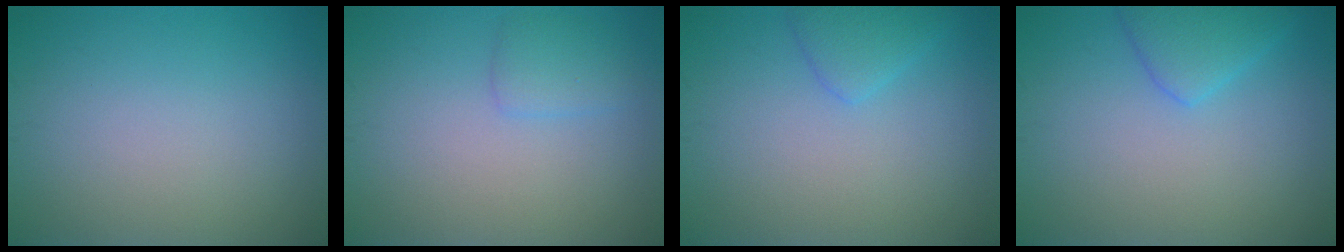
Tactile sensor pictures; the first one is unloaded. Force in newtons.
{"total": 1.6, "press": 1.6, "slide": 0.1}
{"total": 1.9, "press": 1.9, "slide": 0.2}
{"total": 2.8, "press": 2.8, "slide": 0.2}